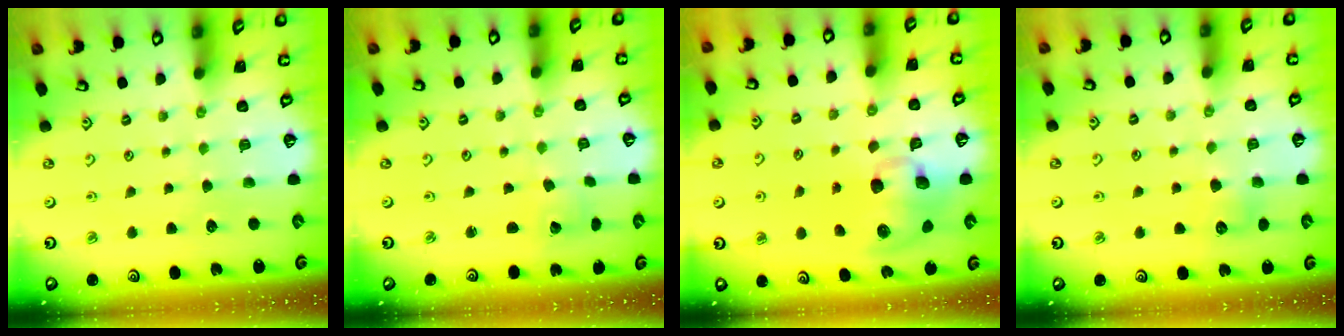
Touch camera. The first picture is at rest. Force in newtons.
{"total": 2.0, "press": 2.0, "slide": 0.1}
{"total": 13.5, "press": 13.4, "slide": 1.7}
{"total": 5.6, "press": 5.6, "slide": 0.5}